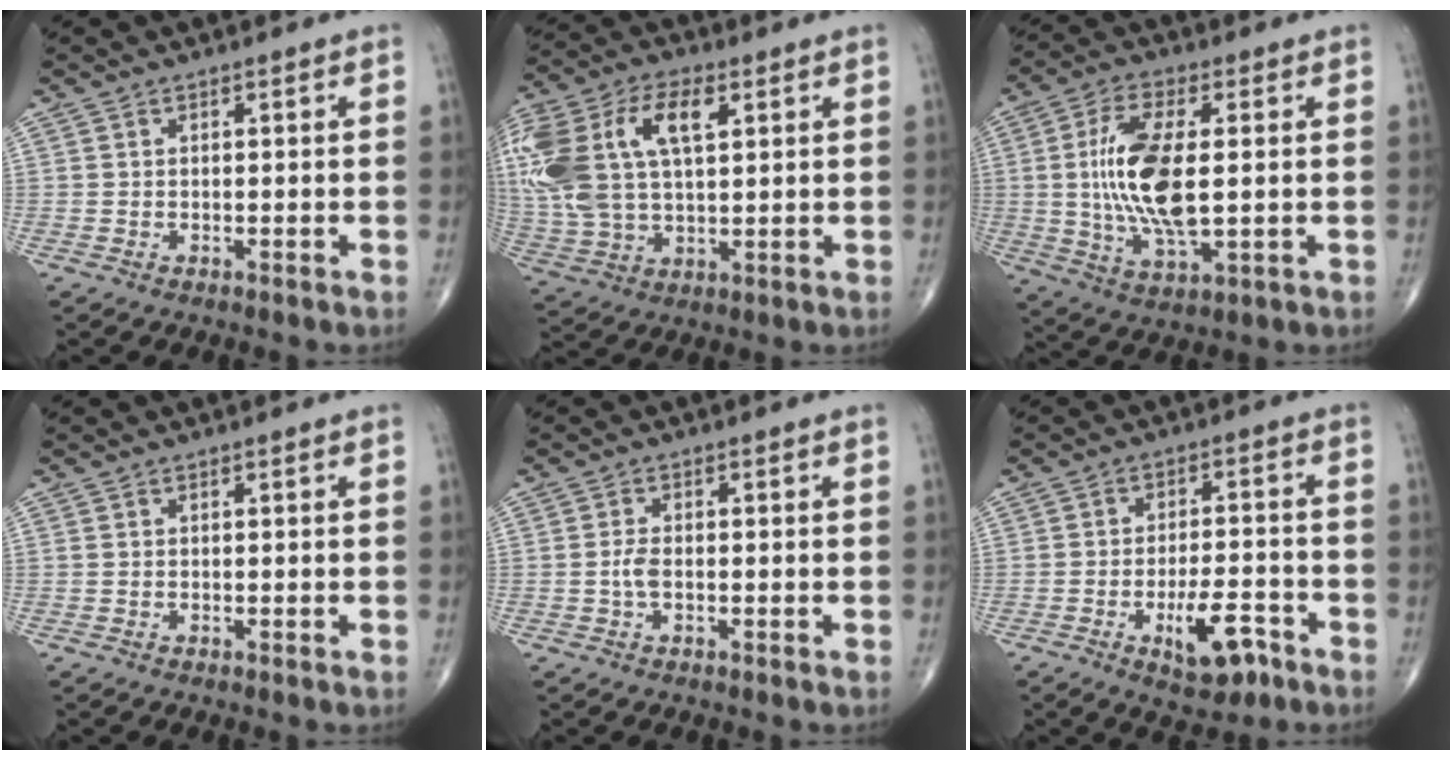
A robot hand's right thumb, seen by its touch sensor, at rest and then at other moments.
{"total": 22.9, "force": [6.4, 12.5, 18.1], "torque": [-0.421, 0.025, 0.120]}
{"total": 16.4, "force": [0.9, 6.9, 14.9], "torque": [-0.291, -0.014, 0.019]}
{"total": 0.0}
{"total": 2.0, "force": [-0.5, 0.9, 1.8], "torque": [-0.041, 0.004, -0.010]}
{"total": 8.9, "force": [-4.4, 3.7, 6.8], "torque": [-0.093, 0.025, -0.063]}